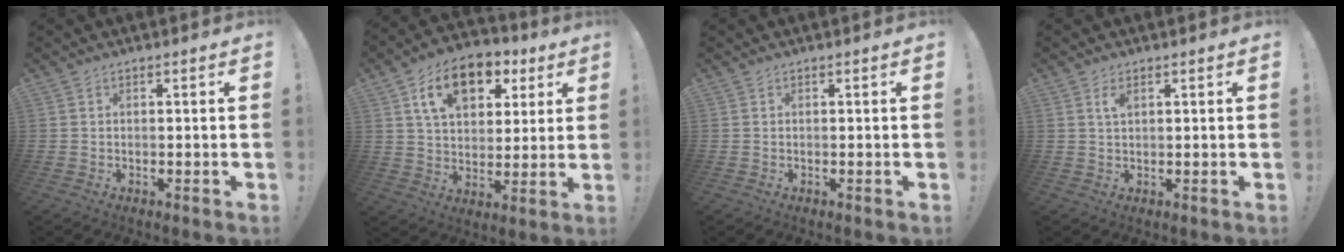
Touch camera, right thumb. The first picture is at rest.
{"total": 15.3, "force": [7.7, 9.7, 9.0], "torque": [-0.136, -0.028, 0.139]}
{"total": 0.0}
{"total": 2.1, "force": [1.1, 0.8, 1.6], "torque": [-0.020, -0.004, 0.015]}